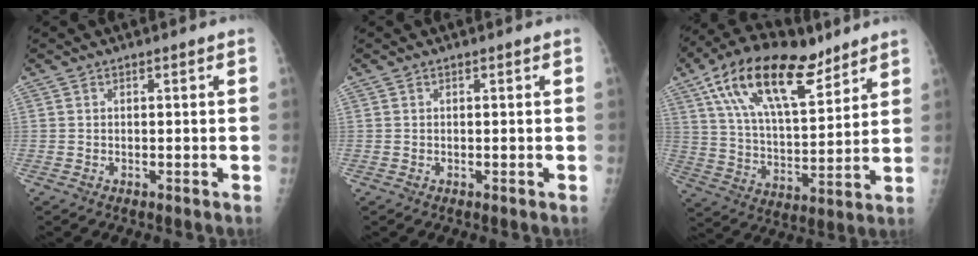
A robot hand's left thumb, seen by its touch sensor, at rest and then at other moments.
{"total": 0.0}
{"total": 21.3, "force": [12.4, 9.3, 14.6], "torque": [-0.235, -0.033, 0.223]}